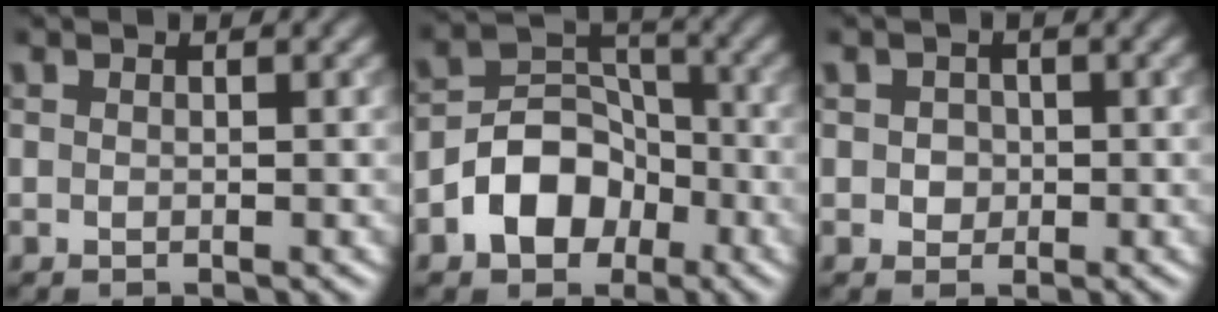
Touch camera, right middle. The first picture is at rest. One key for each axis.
{"total": 6.0, "fx": -2.9, "fy": 4.4, "fz": 3.0, "tx": -0.039, "ty": 0.005, "tz": -0.060}
{"total": 1.4, "fx": 0.1, "fy": 1.3, "fz": 0.5, "tx": -0.003, "ty": -0.002, "tz": 0.001}